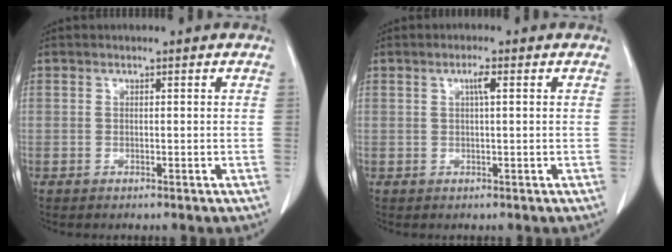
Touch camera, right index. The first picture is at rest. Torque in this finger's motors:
{"motor_torque": [0.09, 0.02, 0.03, 0.01]}